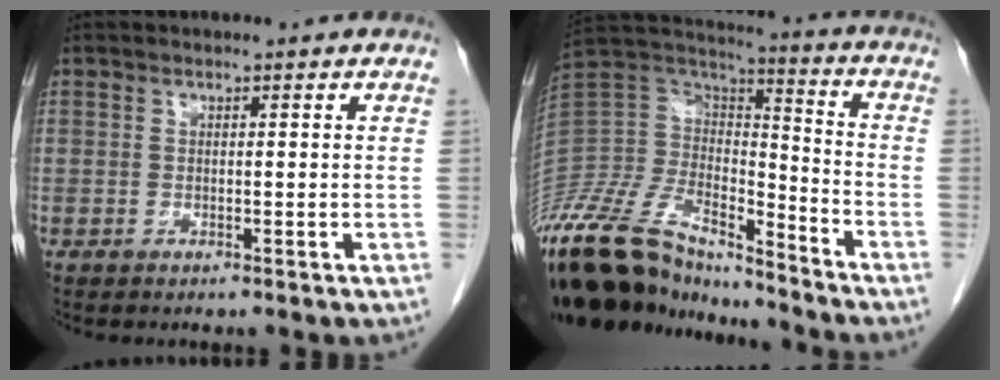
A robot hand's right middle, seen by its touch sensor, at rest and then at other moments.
{"total": 24.7, "force": [-21.0, 7.1, 10.9], "torque": [-0.259, -0.011, -0.380]}